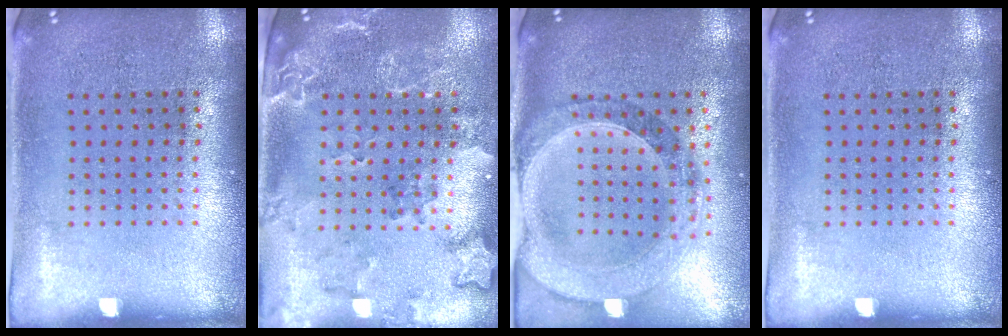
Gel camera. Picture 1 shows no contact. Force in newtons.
{"total": 2.1, "press": 2.0, "slide": 0.8}
{"total": 1.5, "press": 1.4, "slide": 0.4}
{"total": 0.0}